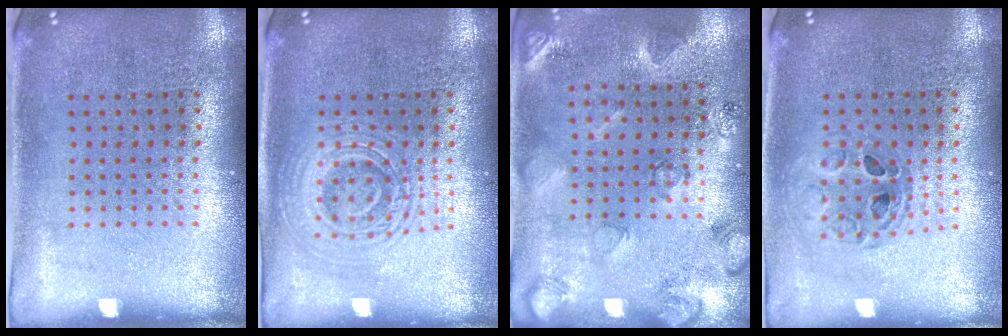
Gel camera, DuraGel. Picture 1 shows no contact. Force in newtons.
{"total": 2.8, "press": 2.8, "slide": 0.6}
{"total": 2.1, "press": 2.0, "slide": 0.8}
{"total": 0.9, "press": 0.8, "slide": 0.1}